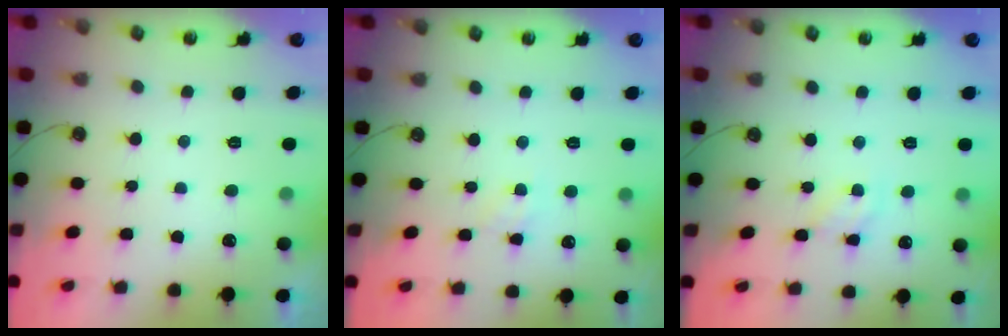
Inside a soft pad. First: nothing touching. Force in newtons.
{"total": 1.3, "press": 1.3, "slide": 0.2}
{"total": 3.0, "press": 2.9, "slide": 0.4}